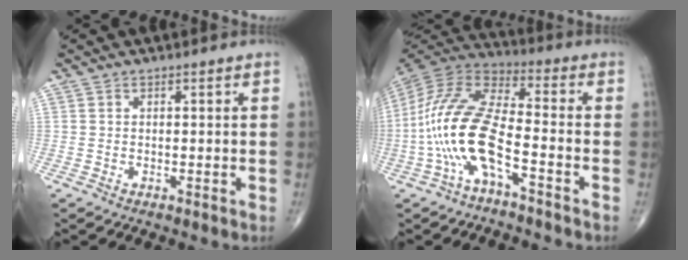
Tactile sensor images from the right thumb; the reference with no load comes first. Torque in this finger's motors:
{"motor_torque": [2.21, 2.37, 1.76, -1.01, 0.81]}